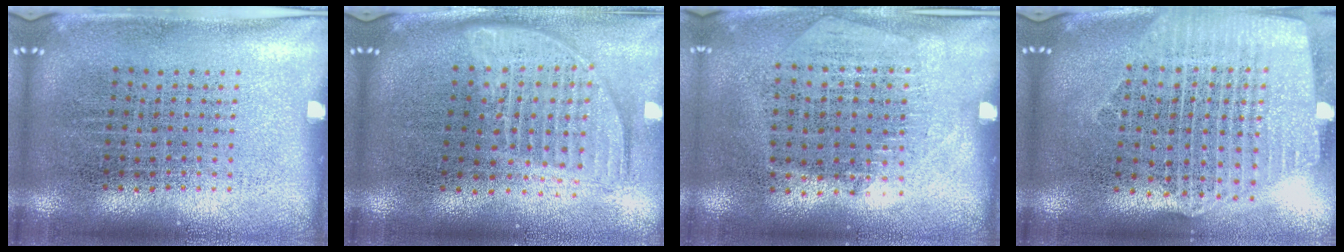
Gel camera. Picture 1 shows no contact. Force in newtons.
{"total": 1.7, "press": 1.4, "slide": 0.9}
{"total": 1.3, "press": 1.1, "slide": 0.6}
{"total": 2.6, "press": 2.2, "slide": 1.3}